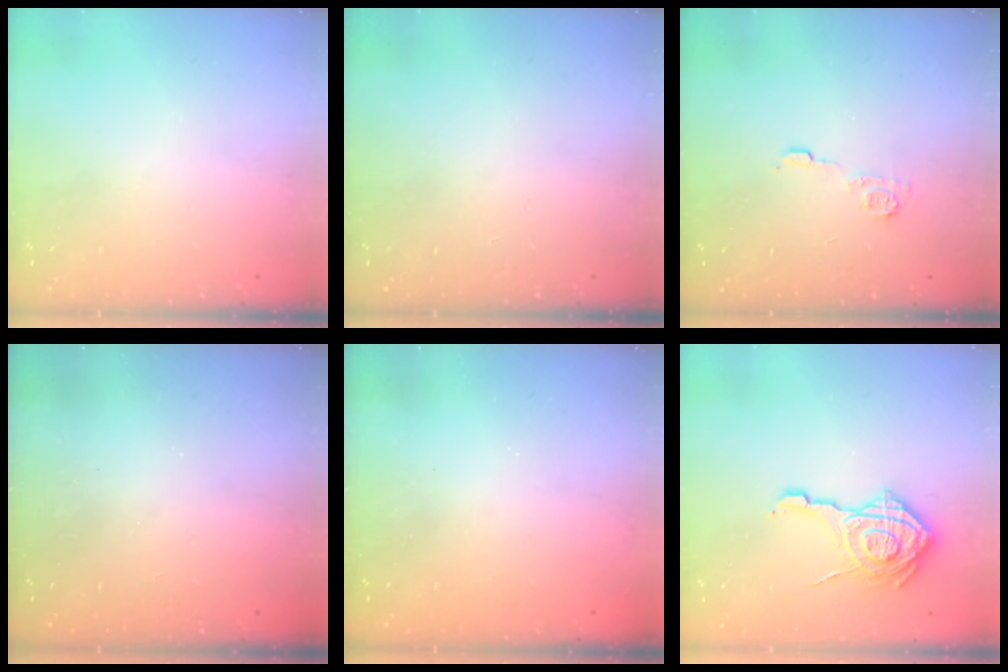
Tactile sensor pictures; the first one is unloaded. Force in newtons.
{"total": 0.0}
{"total": 6.0, "press": 6.0, "slide": 0.4}
{"total": 2.4, "press": 2.3, "slide": 0.8}
{"total": 2.5, "press": 2.4, "slide": 0.7}
{"total": 16.6, "press": 16.6, "slide": 1.2}